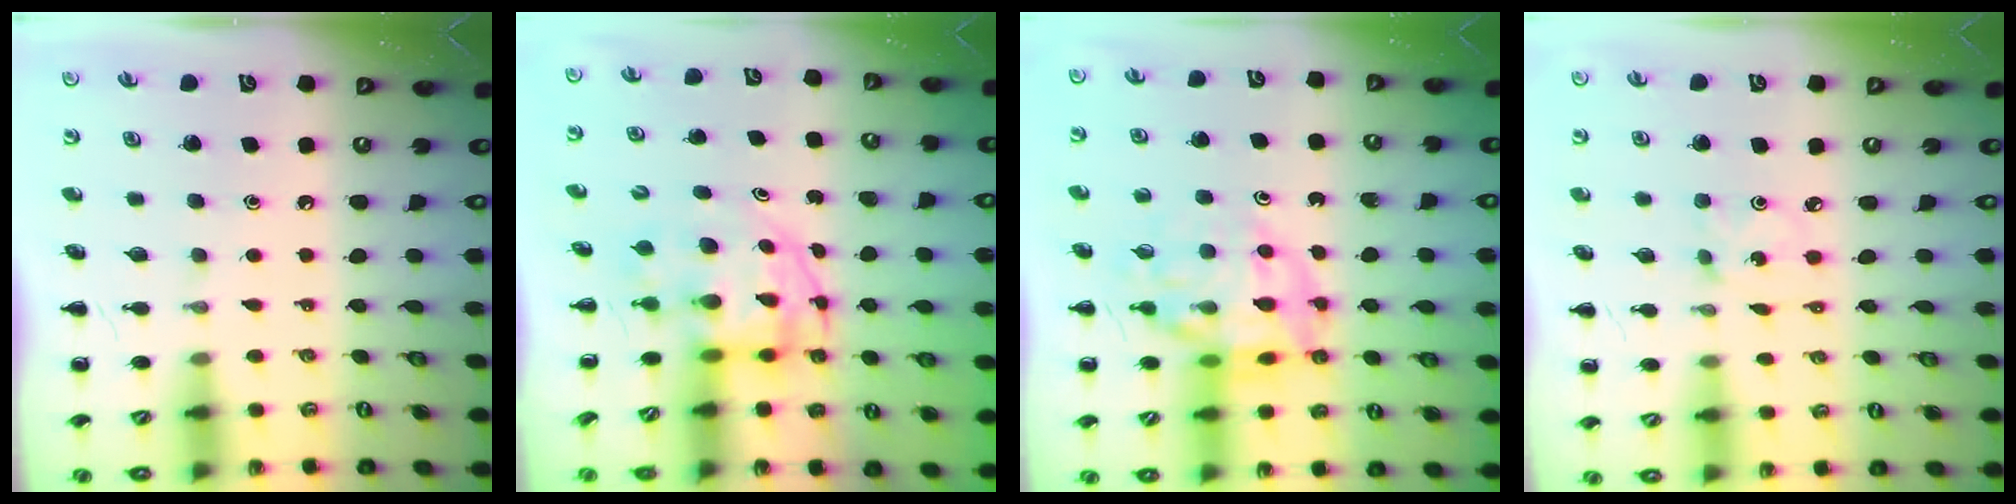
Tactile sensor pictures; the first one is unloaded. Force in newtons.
{"total": 3.8, "press": 3.7, "slide": 0.7}
{"total": 14.2, "press": 13.8, "slide": 3.4}
{"total": 1.5, "press": 1.4, "slide": 0.5}